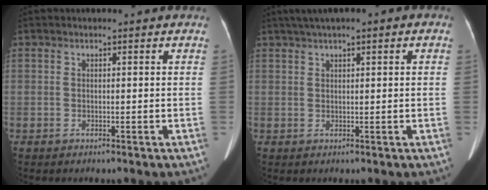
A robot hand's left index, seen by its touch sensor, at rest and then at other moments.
{"total": 4.8, "force": [2.7, 0.8, 3.9], "torque": [-0.069, 0.029, 0.042]}